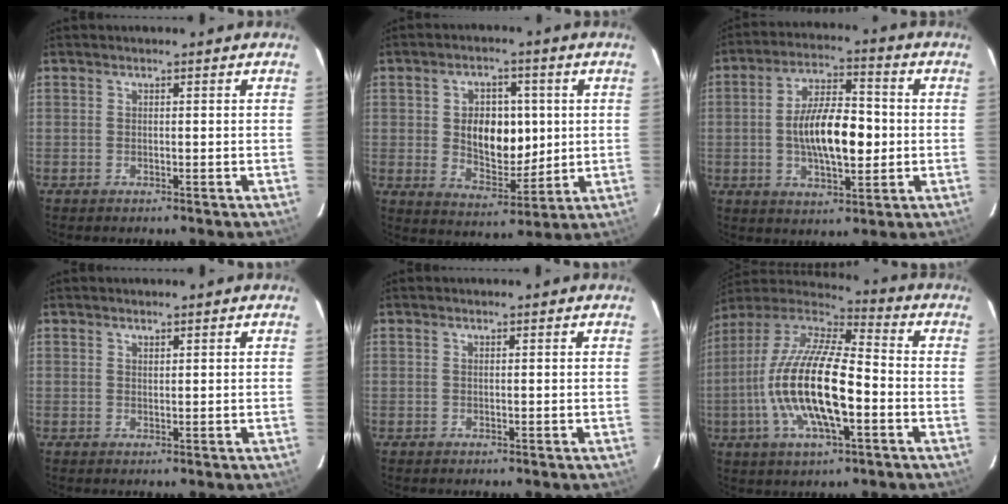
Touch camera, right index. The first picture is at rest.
{"total": 11.0, "force": [1.3, 7.1, 8.3], "torque": [-0.145, 0.004, 0.033]}
{"total": 13.3, "force": [-1.0, 5.5, 12.1], "torque": [-0.218, 0.008, -0.014]}
{"total": 0.8, "force": [0.7, 0.3, 0.3], "torque": [-0.004, 0.001, 0.013]}
{"total": 0.0}
{"total": 20.5, "force": [-4.6, 6.5, 18.9], "torque": [-0.366, -0.013, -0.091]}